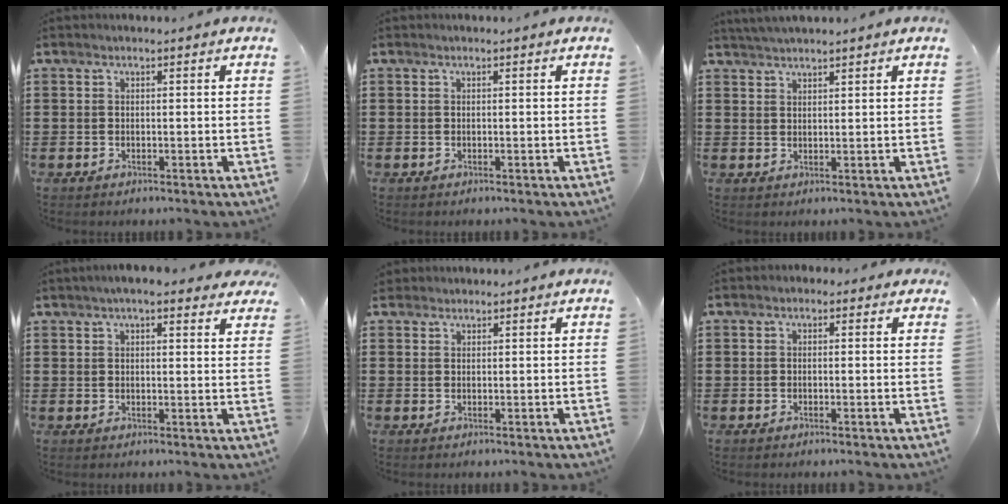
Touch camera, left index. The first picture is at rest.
{"total": 0.0}
{"total": 2.2, "force": [2.1, -0.1, 0.3], "torque": [-0.011, 0.001, 0.042]}
{"total": 4.0, "force": [3.1, 0.7, 2.4], "torque": [-0.055, 0.003, 0.056]}
{"total": 1.3, "force": [1.1, 0.6, 0.0], "torque": [-0.004, 0.004, 0.023]}
{"total": 0.8, "force": [-0.4, 0.6, 0.4], "torque": [-0.009, 0.002, -0.008]}